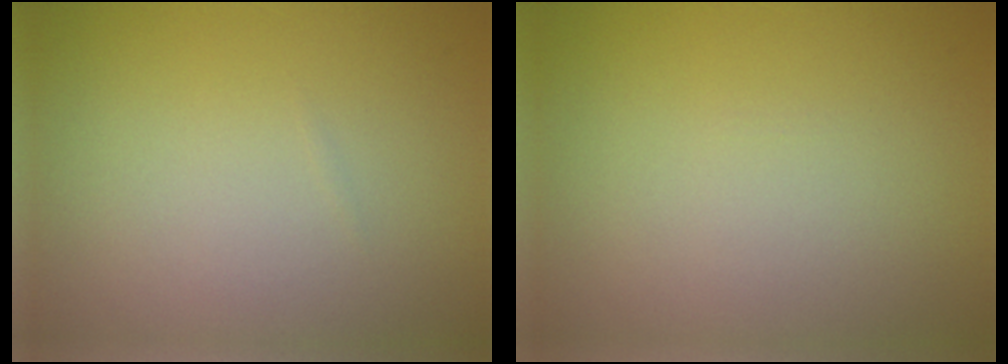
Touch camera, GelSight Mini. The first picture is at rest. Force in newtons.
{"total": 0.0}